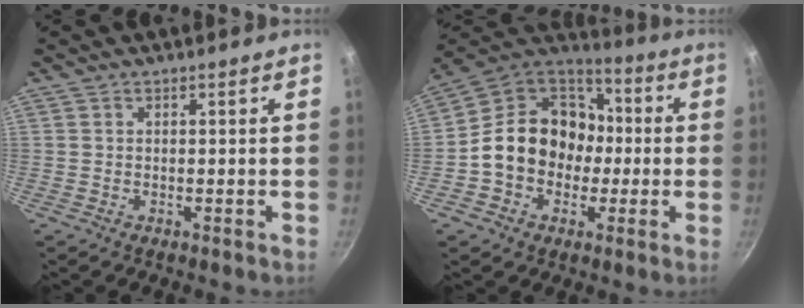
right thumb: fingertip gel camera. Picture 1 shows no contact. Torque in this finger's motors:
{"motor_torque": [1.72, 2.93, 1.39, -0.89, 0.20]}